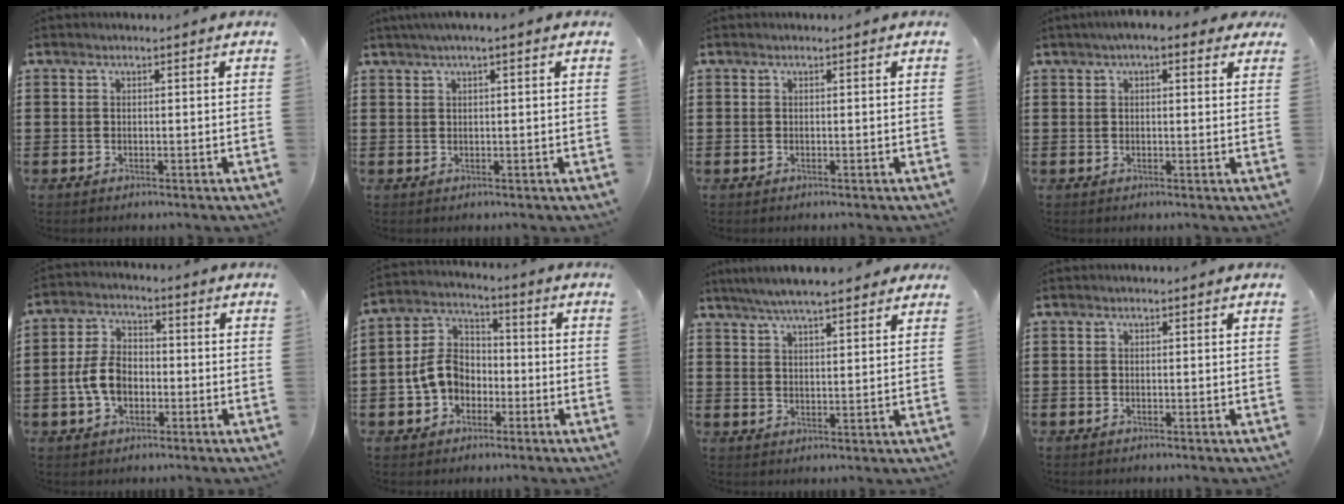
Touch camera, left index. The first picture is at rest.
{"total": 1.7, "force": [0.9, 0.0, 1.5], "torque": [-0.029, 0.000, 0.015]}
{"total": 0.0}
{"total": 3.0, "force": [1.7, 0.9, 2.2], "torque": [-0.048, 0.006, 0.030]}
{"total": 6.8, "force": [-1.6, 4.4, 4.9], "torque": [-0.123, 0.003, -0.037]}
{"total": 8.0, "force": [-2.1, 6.3, 4.4], "torque": [-0.115, 0.017, -0.044]}
{"total": 5.5, "force": [4.9, 0.7, 2.5], "torque": [-0.062, -0.008, 0.087]}
{"total": 0.0}